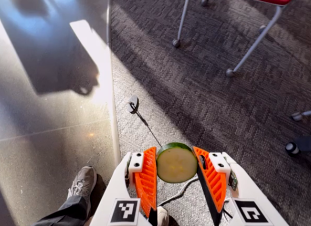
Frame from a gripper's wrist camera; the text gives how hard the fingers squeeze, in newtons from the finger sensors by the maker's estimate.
{"total": 7.9, "left": 7.8, "right": 8.0}